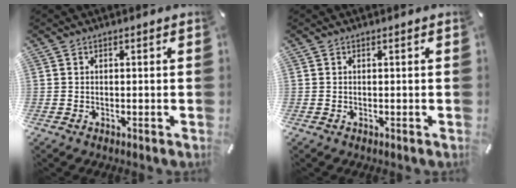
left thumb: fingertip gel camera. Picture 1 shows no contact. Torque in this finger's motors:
{"motor_torque": [0.00, 0.00, -0.04, -0.04, 0.00]}